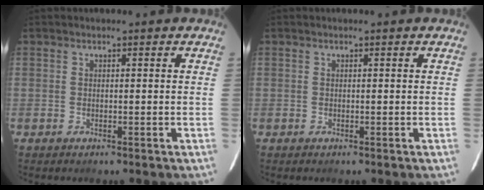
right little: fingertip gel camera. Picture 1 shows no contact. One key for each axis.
{"total": 0.0}